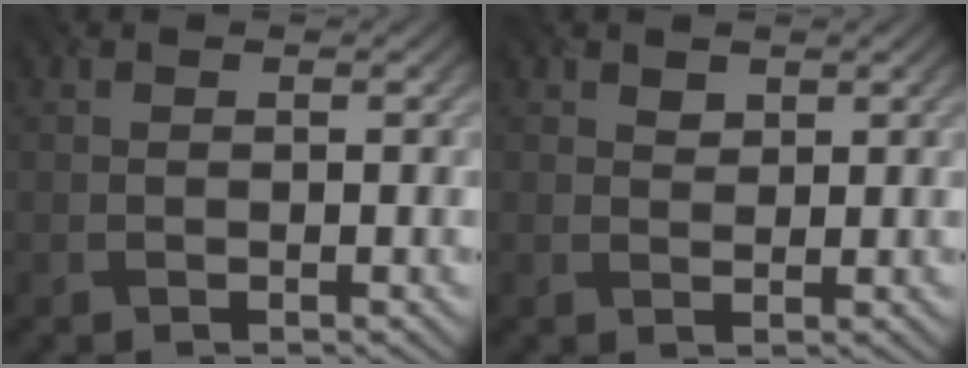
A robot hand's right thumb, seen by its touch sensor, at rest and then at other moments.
{"total": 1.3, "force": [0.9, 0.8, 0.4], "torque": [-0.008, -0.003, 0.018]}